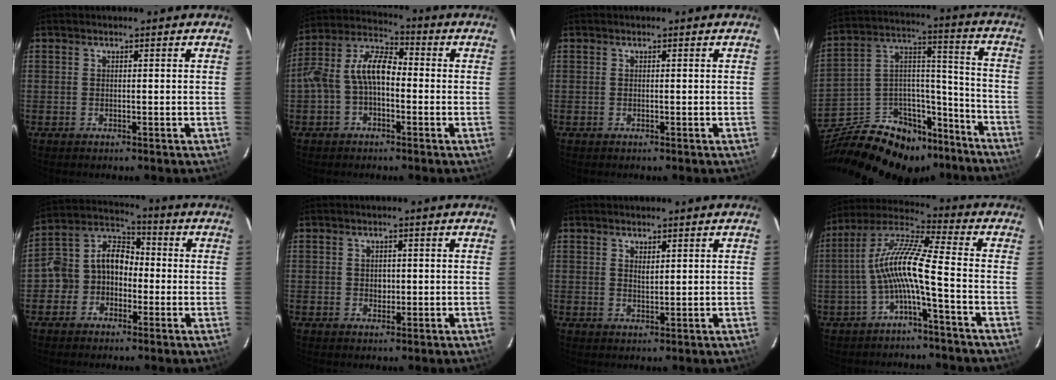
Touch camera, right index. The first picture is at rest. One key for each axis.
{"total": 9.3, "fx": -1.6, "fy": 5.4, "fz": 7.4, "tx": -0.158, "ty": 0.029, "tz": -0.036}
{"total": 0.0}
{"total": 28.3, "fx": -20.2, "fy": 15.0, "fz": 12.9, "tx": -0.265, "ty": 0.064, "tz": -0.281}
{"total": 8.9, "fx": -2.8, "fy": 7.4, "fz": 4.0, "tx": -0.085, "ty": 0.039, "tz": -0.057}
{"total": 1.6, "fx": -0.1, "fy": 1.4, "fz": 0.6, "tx": -0.009, "ty": 0.002, "tz": -0.001}
{"total": 1.6, "fx": 0.9, "fy": 0.8, "fz": 1.1, "tx": -0.018, "ty": 0.001, "tz": 0.017}
{"total": 10.2, "fx": -3.1, "fy": 0.3, "fz": 9.7, "tx": -0.207, "ty": 0.019, "tz": -0.063}